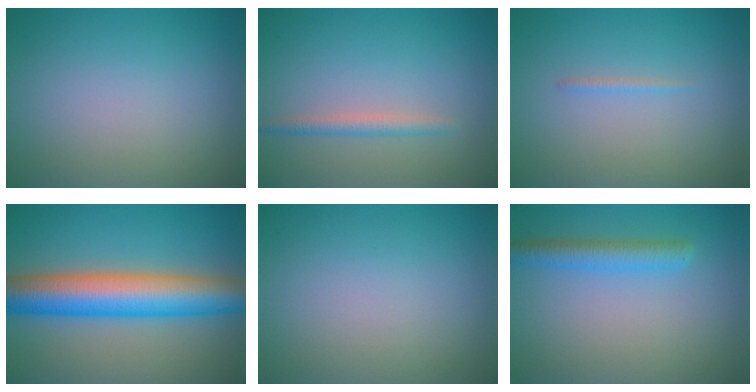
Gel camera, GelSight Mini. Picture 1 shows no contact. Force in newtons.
{"total": 1.5, "press": 1.5, "slide": 0.0}
{"total": 0.6, "press": 0.6, "slide": 0.0}
{"total": 9.8, "press": 9.8, "slide": 0.1}
{"total": 0.0}
{"total": 2.9, "press": 2.9, "slide": 0.2}